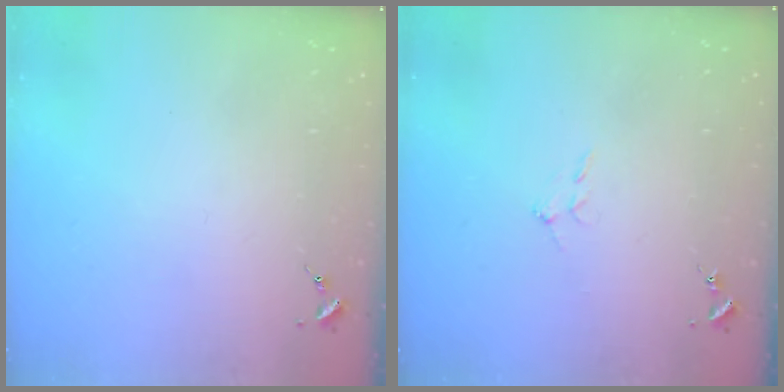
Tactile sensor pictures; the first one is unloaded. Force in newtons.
{"total": 5.0, "press": 5.0, "slide": 0.9}